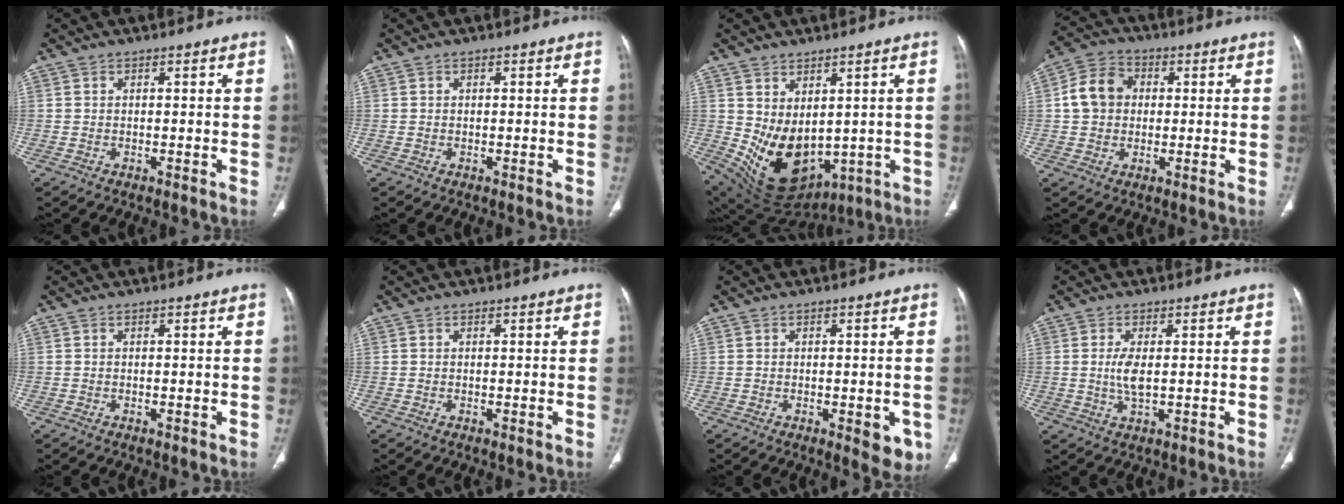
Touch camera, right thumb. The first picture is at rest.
{"total": 0.0}
{"total": 14.3, "force": [0.1, 9.5, 10.6], "torque": [-0.154, -0.026, 0.044]}
{"total": 8.7, "force": [0.8, 7.3, 4.6], "torque": [-0.071, 0.018, 0.005]}
{"total": 0.0}
{"total": 0.0}
{"total": 5.1, "force": [-1.7, 2.3, 4.3], "torque": [-0.031, -0.006, -0.015]}
{"total": 4.0, "force": [0.2, 1.5, 3.7], "torque": [-0.084, -0.007, 0.009]}